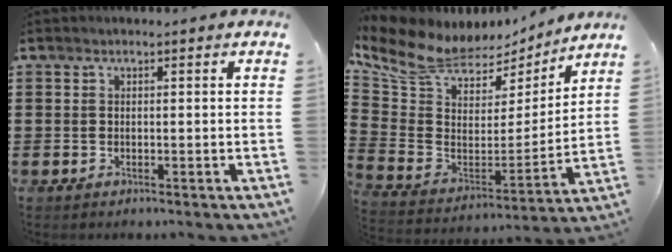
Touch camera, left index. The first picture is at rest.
{"total": 8.7, "force": [6.9, 4.1, 3.4], "torque": [-0.106, -0.046, 0.123]}